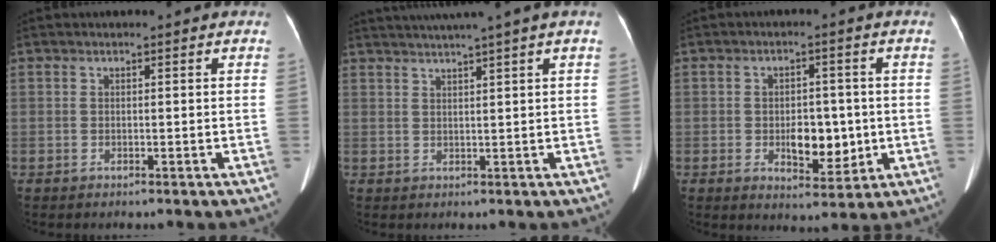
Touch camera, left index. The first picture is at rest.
{"total": 6.4, "force": [4.9, -1.7, 3.7], "torque": [-0.050, 0.020, 0.069]}
{"total": 6.8, "force": [-1.0, 3.7, 5.6], "torque": [-0.086, -0.001, -0.005]}